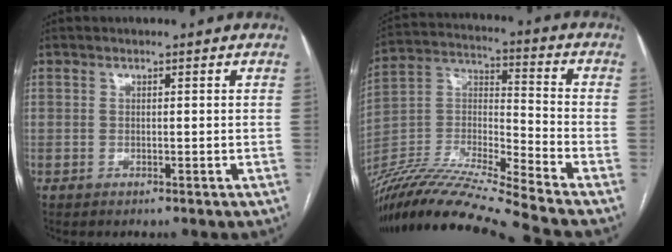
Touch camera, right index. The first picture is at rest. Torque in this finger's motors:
{"motor_torque": [-0.46, -1.56, 0.14, 0.07]}